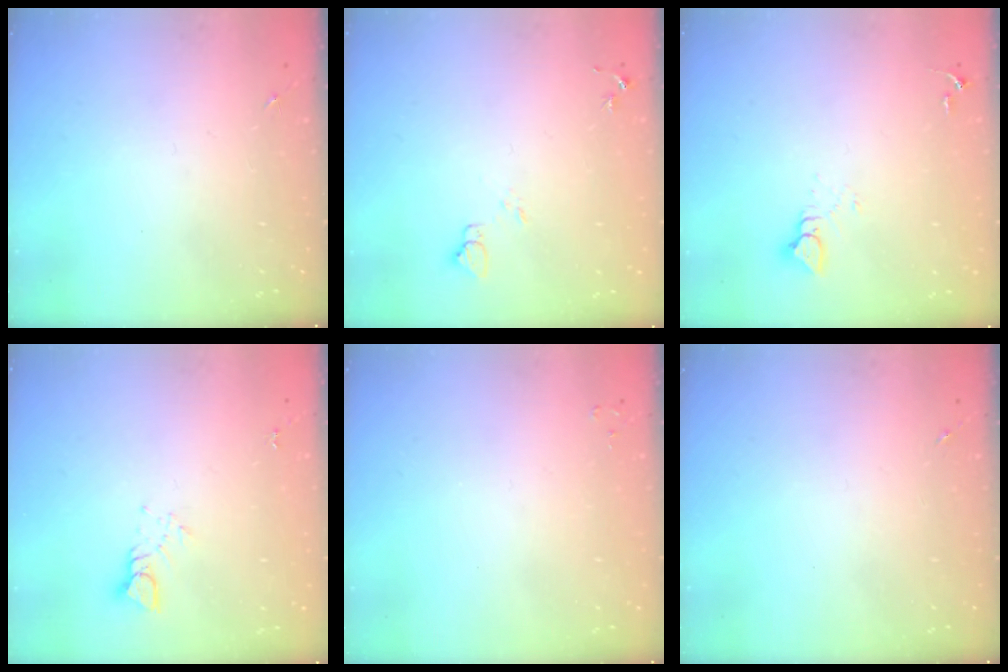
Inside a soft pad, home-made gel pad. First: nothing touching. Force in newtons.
{"total": 4.5, "press": 4.5, "slide": 0.4}
{"total": 4.2, "press": 4.2, "slide": 0.2}
{"total": 3.8, "press": 3.8, "slide": 0.3}
{"total": 2.0, "press": 2.0, "slide": 0.3}
{"total": 0.0}